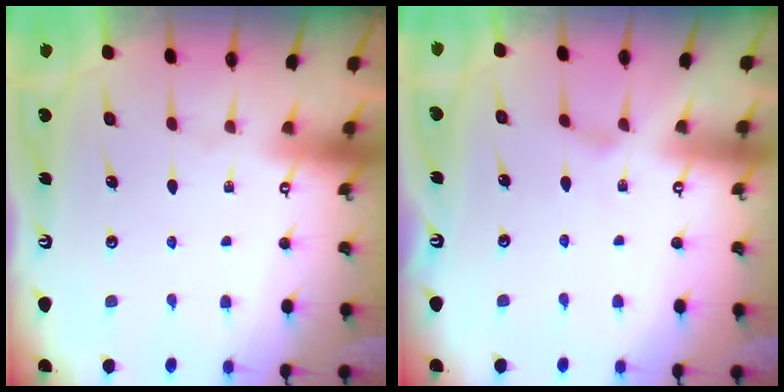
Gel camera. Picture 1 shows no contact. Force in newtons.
{"total": 0.0}